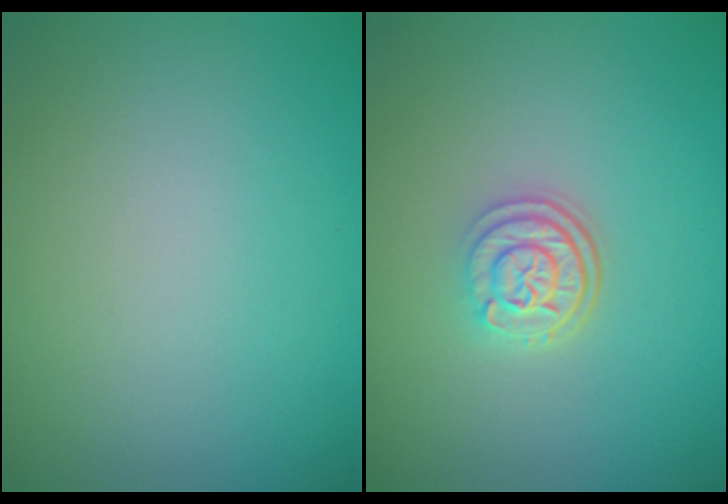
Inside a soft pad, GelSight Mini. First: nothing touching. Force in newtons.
{"total": 3.0, "press": 2.4, "slide": 1.7}